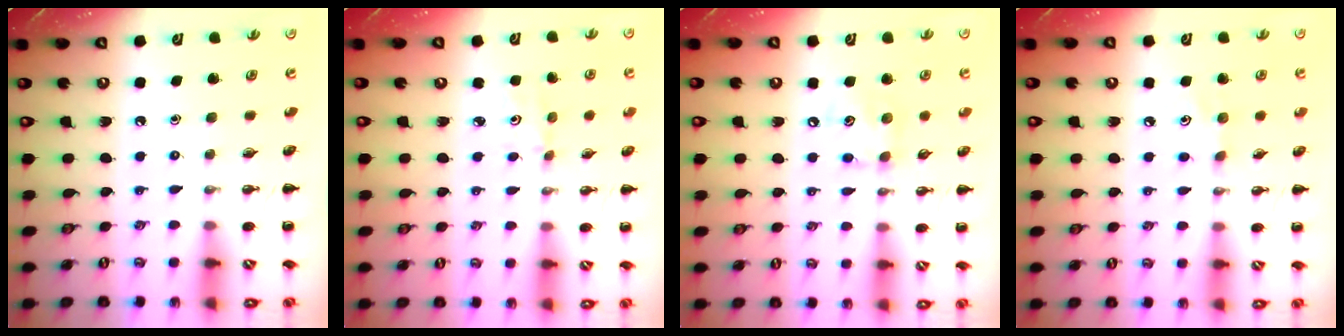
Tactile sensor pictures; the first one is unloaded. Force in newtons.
{"total": 2.9, "press": 2.8, "slide": 0.8}
{"total": 6.8, "press": 6.8, "slide": 0.6}
{"total": 5.5, "press": 5.2, "slide": 1.7}